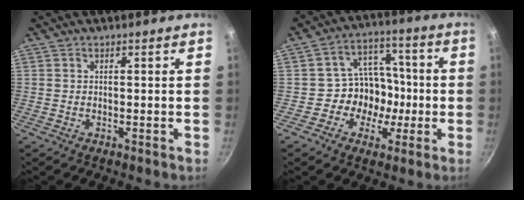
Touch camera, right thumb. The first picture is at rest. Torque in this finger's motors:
{"motor_torque": [-0.27, 0.42, 0.00, 0.08, -0.02]}